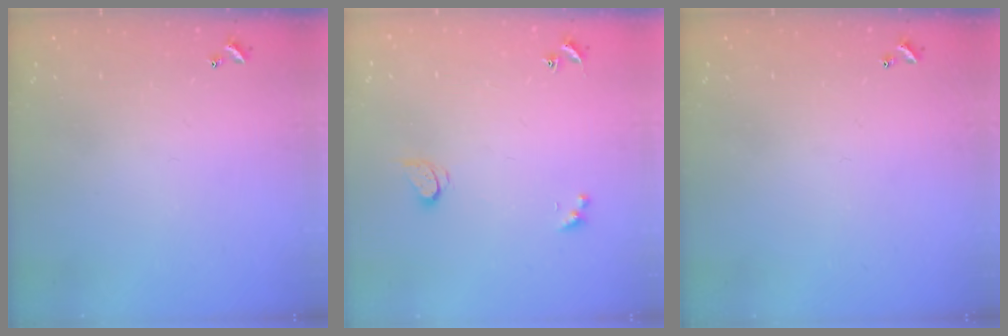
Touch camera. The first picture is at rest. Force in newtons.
{"total": 1.5, "press": 1.4, "slide": 0.4}
{"total": 0.0}